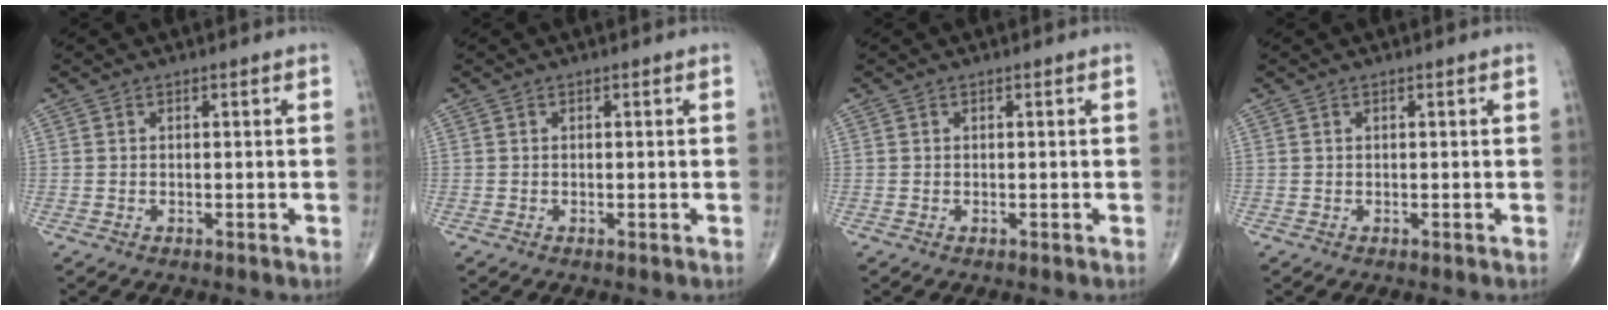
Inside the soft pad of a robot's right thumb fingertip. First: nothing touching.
{"total": 0.0}
{"total": 0.0}
{"total": 0.0}